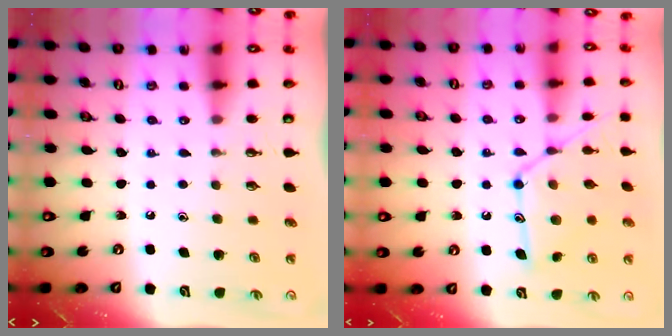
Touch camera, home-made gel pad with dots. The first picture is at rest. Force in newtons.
{"total": 14.2, "press": 14.2, "slide": 0.5}